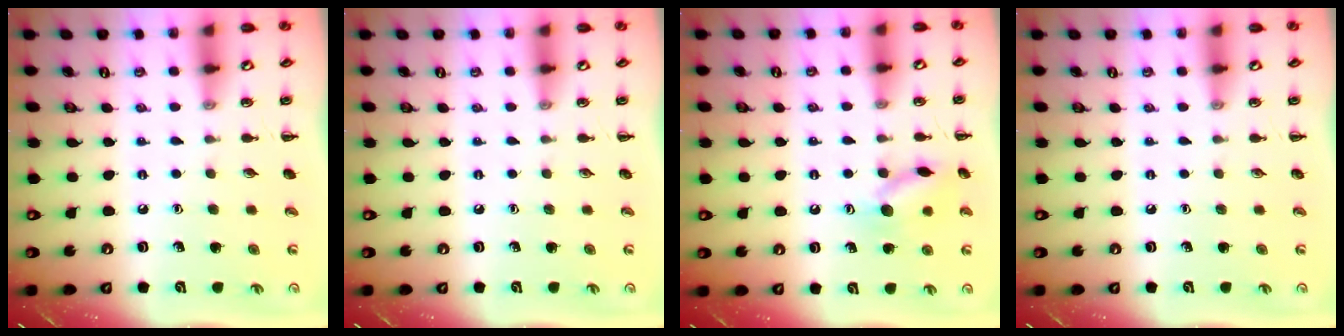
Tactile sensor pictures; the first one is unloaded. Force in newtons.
{"total": 0.0}
{"total": 10.9, "press": 10.8, "slide": 0.7}
{"total": 0.0}